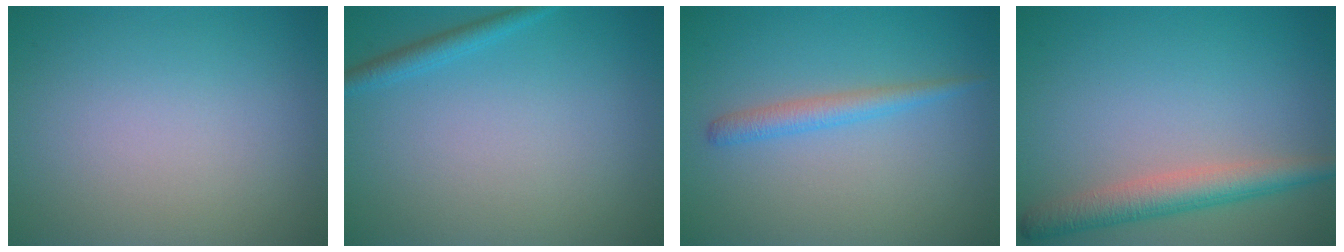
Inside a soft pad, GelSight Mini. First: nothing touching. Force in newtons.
{"total": 1.5, "press": 1.5, "slide": 0.1}
{"total": 2.0, "press": 2.0, "slide": 0.0}
{"total": 3.8, "press": 3.8, "slide": 0.2}